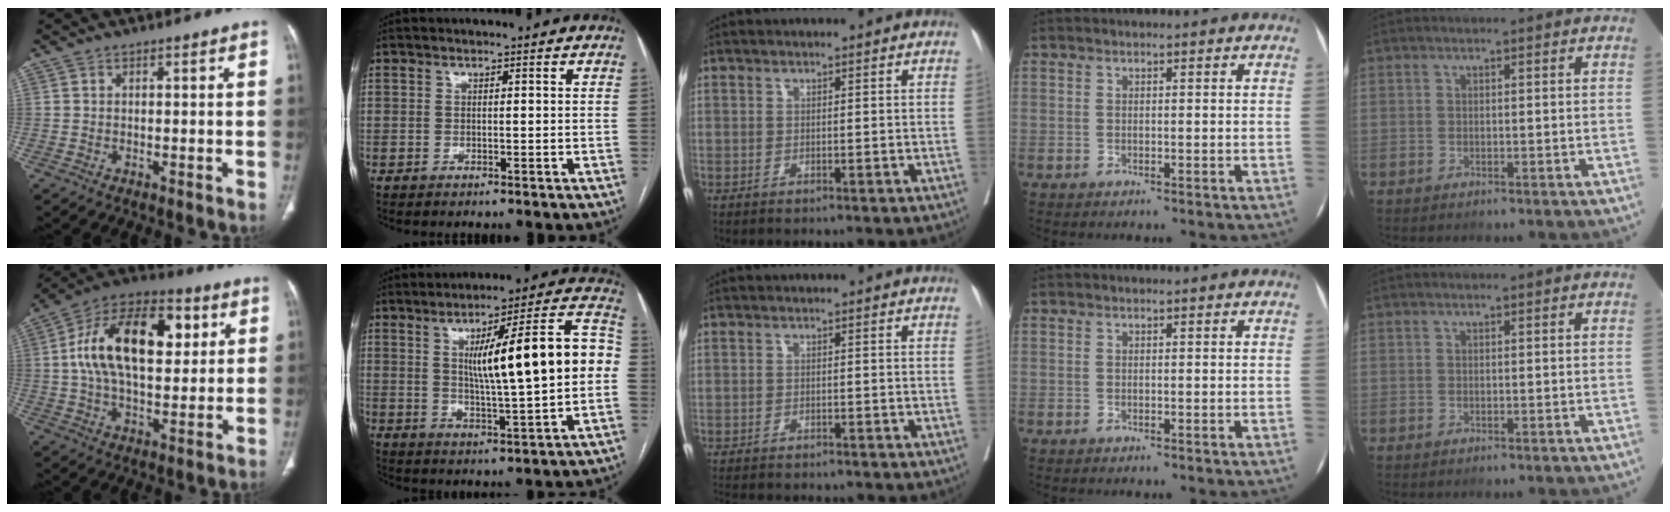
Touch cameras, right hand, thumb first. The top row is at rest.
{"thumb": {"total": 21.8, "force": [4.7, 12.0, 17.6], "torque": [-0.279, 0.013, 0.069]}, "index": {"total": 17.8, "force": [1.6, 1.7, 17.6], "torque": [-0.255, 0.033, 0.024]}, "middle": {"total": 10.3, "force": [-9.3, 1.8, 3.9], "torque": [-0.060, -0.012, -0.120]}}